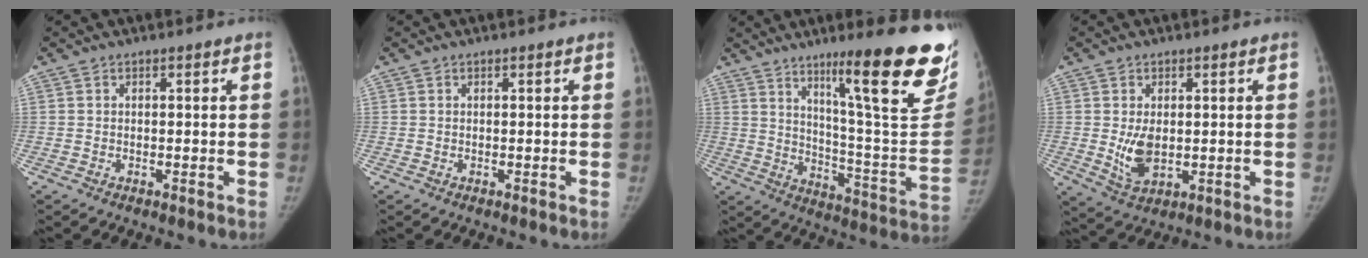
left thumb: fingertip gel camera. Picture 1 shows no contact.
{"total": 0.0}
{"total": 27.0, "force": [16.5, 4.1, 21.0], "torque": [-0.266, -0.089, 0.250]}
{"total": 6.1, "force": [0.1, 3.7, 4.8], "torque": [-0.083, -0.014, 0.014]}